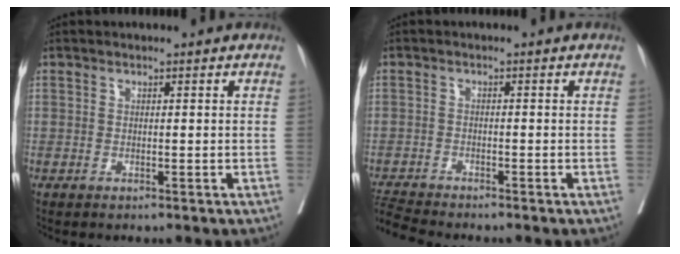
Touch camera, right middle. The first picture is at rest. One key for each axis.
{"total": 4.2, "fx": -4.1, "fy": -0.7, "fz": 0.4, "tx": -0.014, "ty": -0.019, "tz": -0.078}